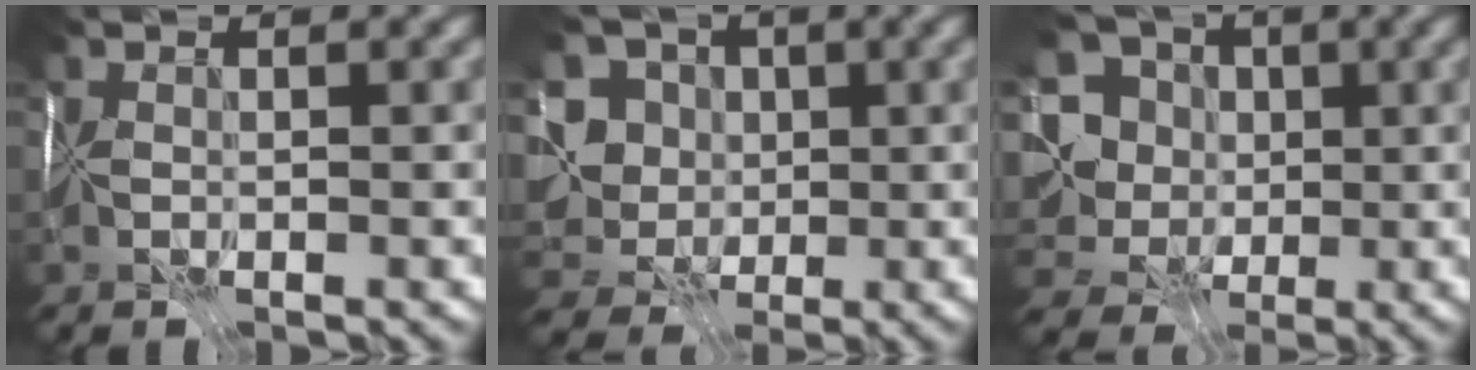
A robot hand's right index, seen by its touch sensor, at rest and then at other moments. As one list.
[{"total": 8.0, "force": [1.5, 6.9, 3.7], "torque": [-0.071, 0.016, 0.008]}, {"total": 9.9, "force": [1.5, 8.6, 4.6], "torque": [-0.111, 0.023, 0.010]}]